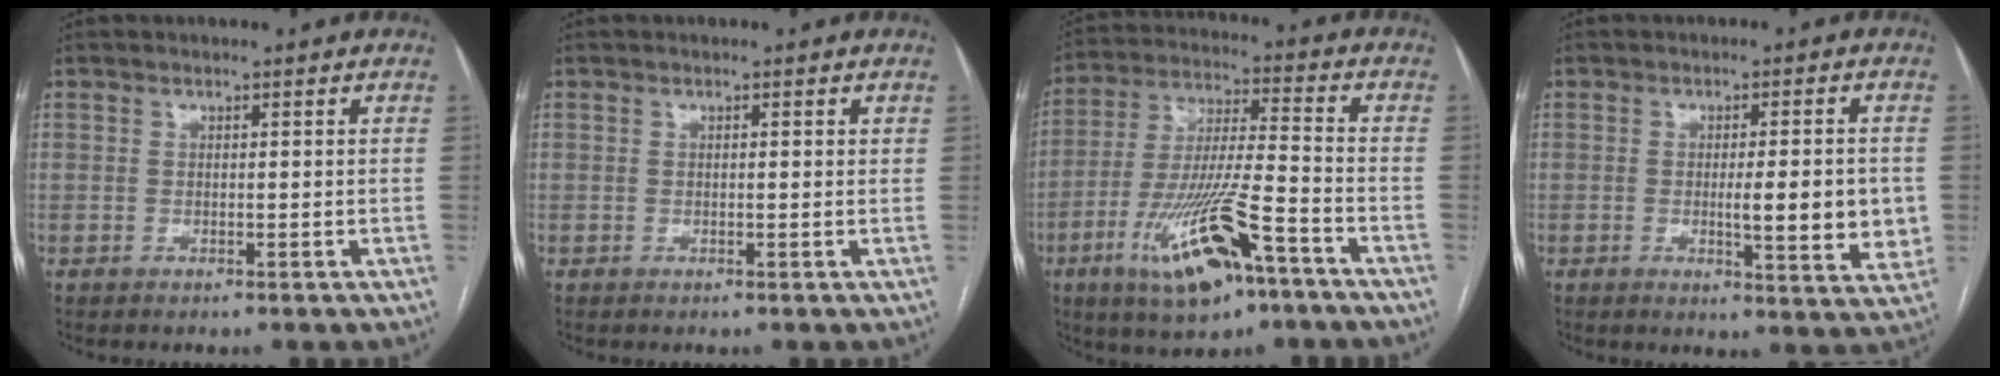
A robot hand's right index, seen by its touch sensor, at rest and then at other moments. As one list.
[{"total": 0.8, "force": [0.4, 0.3, 0.6], "torque": [-0.010, 0.001, 0.003]}, {"total": 16.2, "force": [-8.3, 2.8, 13.6], "torque": [-0.278, -0.020, -0.141]}, {"total": 9.1, "force": [-0.6, 1.9, 8.9], "torque": [-0.112, -0.010, -0.006]}]